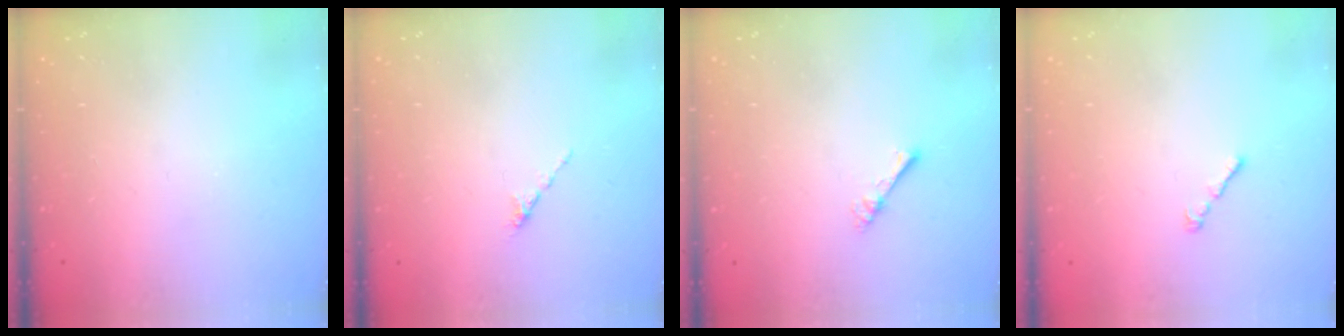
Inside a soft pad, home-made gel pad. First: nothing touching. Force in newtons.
{"total": 0.0}
{"total": 1.0, "press": 1.0, "slide": 0.3}
{"total": 1.0, "press": 0.9, "slide": 0.5}